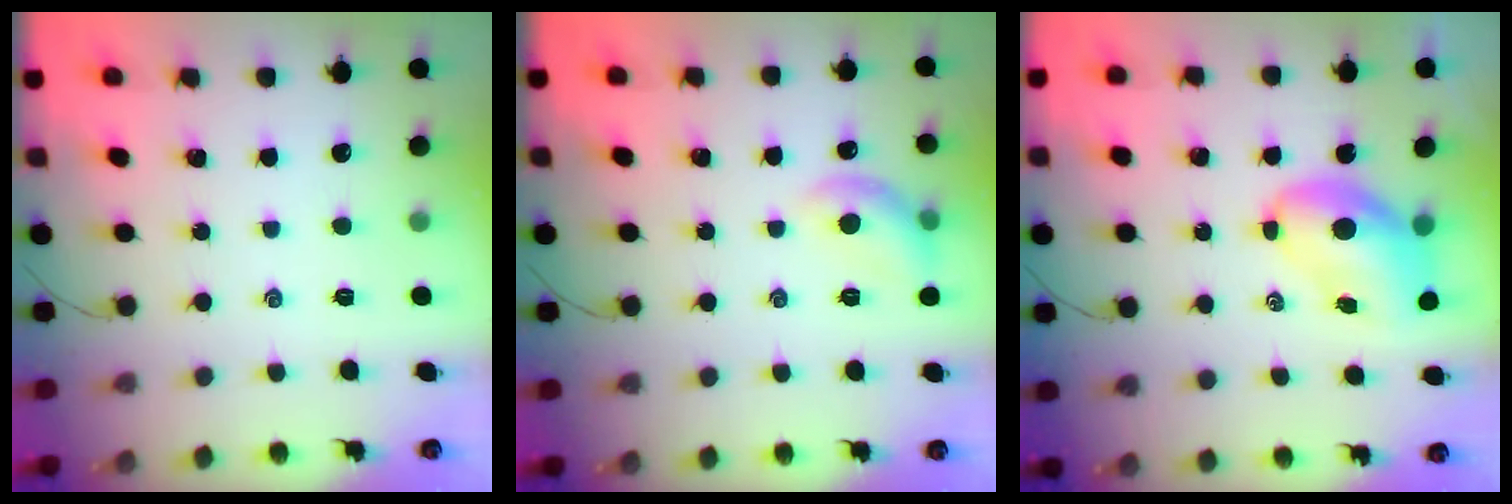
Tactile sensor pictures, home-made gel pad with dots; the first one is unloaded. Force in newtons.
{"total": 8.5, "press": 8.4, "slide": 0.7}
{"total": 7.6, "press": 7.5, "slide": 1.3}